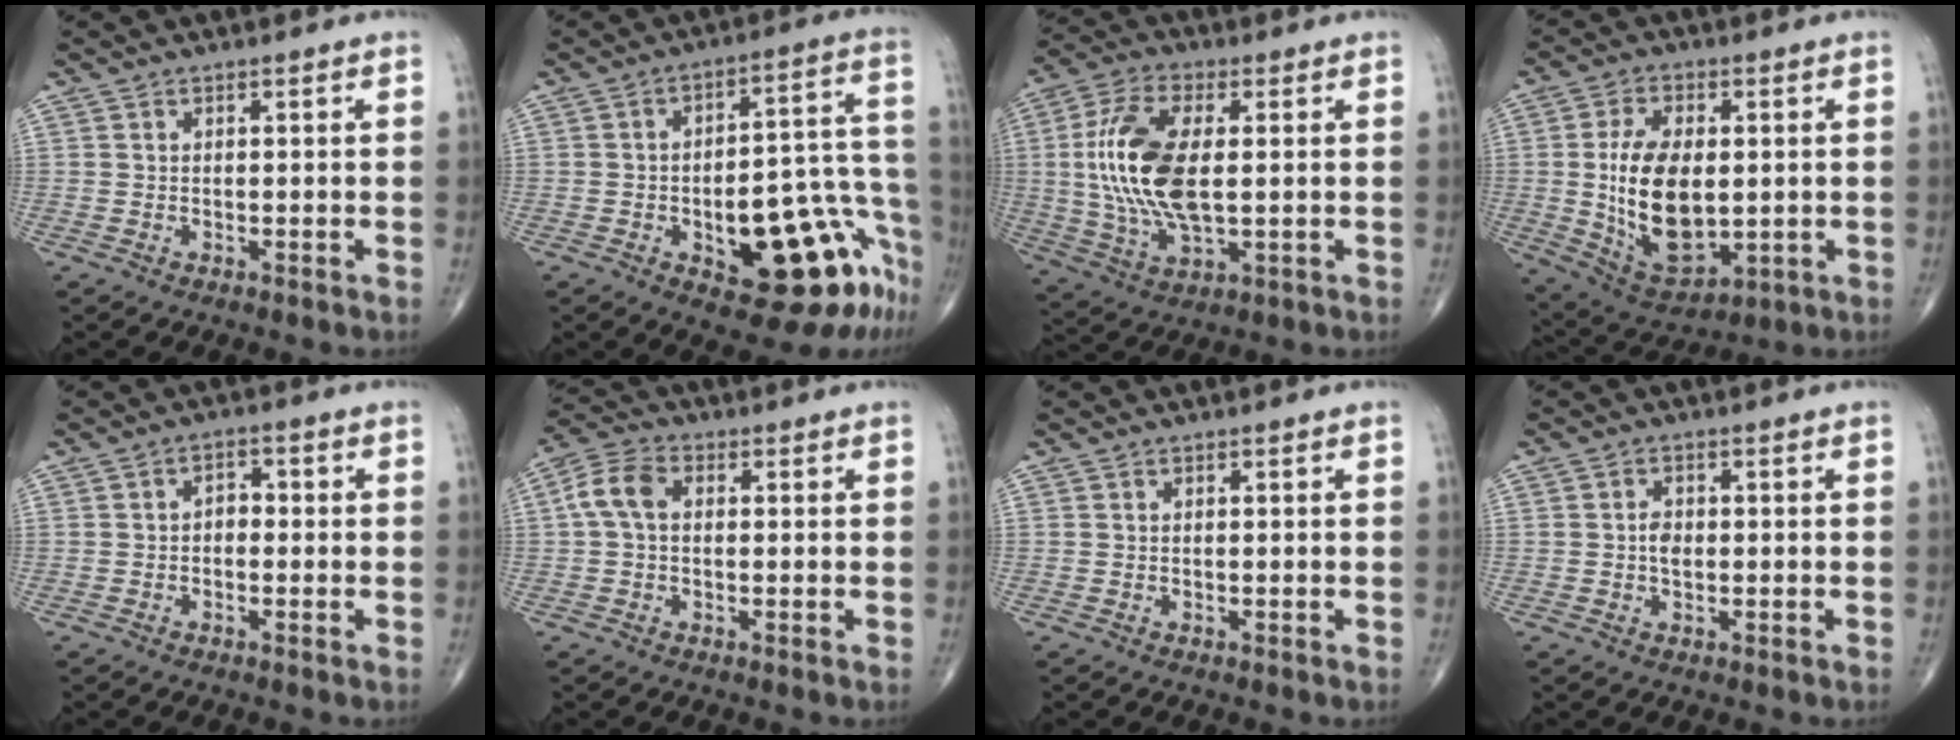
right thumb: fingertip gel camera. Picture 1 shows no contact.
{"total": 20.8, "force": [-9.0, 8.2, 16.9], "torque": [-0.150, 0.079, -0.105]}
{"total": 16.7, "force": [1.2, 7.8, 14.7], "torque": [-0.307, -0.002, 0.025]}
{"total": 16.5, "force": [0.0, 9.2, 13.7], "torque": [-0.235, -0.012, 0.017]}
{"total": 2.8, "force": [-0.2, 1.9, 2.0], "torque": [-0.018, 0.013, -0.011]}
{"total": 6.2, "force": [0.6, 4.1, 4.6], "torque": [-0.095, 0.021, 0.005]}
{"total": 0.0}
{"total": 2.5, "force": [-0.1, 1.6, 1.9], "torque": [-0.031, 0.003, -0.003]}